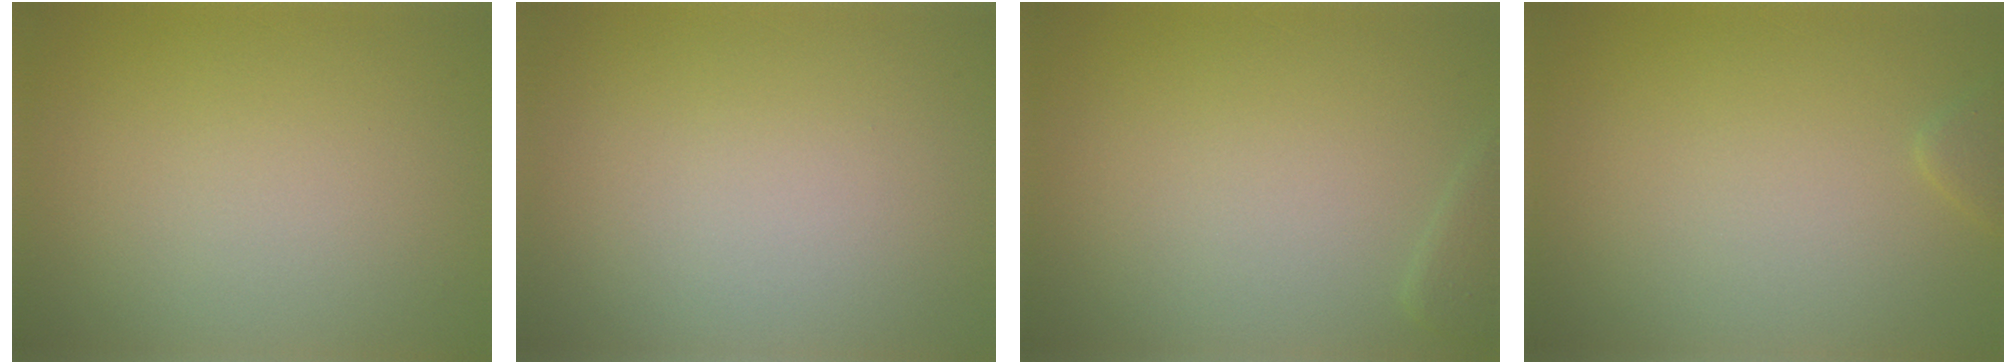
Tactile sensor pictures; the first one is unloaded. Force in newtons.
{"total": 0.0}
{"total": 1.1, "press": 1.1, "slide": 0.1}
{"total": 0.8, "press": 0.8, "slide": 0.0}